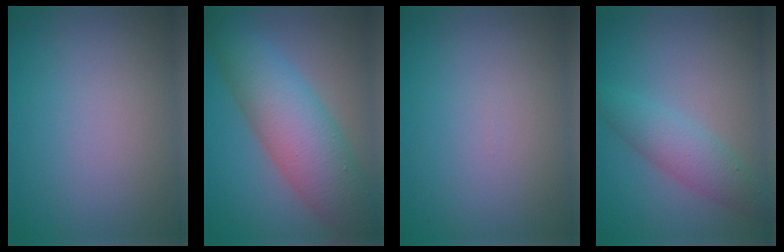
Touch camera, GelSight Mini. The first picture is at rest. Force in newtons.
{"total": 8.6, "press": 8.6, "slide": 0.2}
{"total": 0.0}
{"total": 3.4, "press": 3.4, "slide": 0.1}